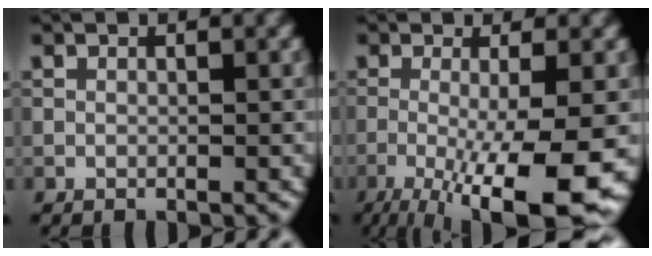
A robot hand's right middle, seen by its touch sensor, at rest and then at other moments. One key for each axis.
{"total": 11.4, "fx": -4.0, "fy": 2.6, "fz": 10.3, "tx": -0.163, "ty": -0.021, "tz": -0.054}